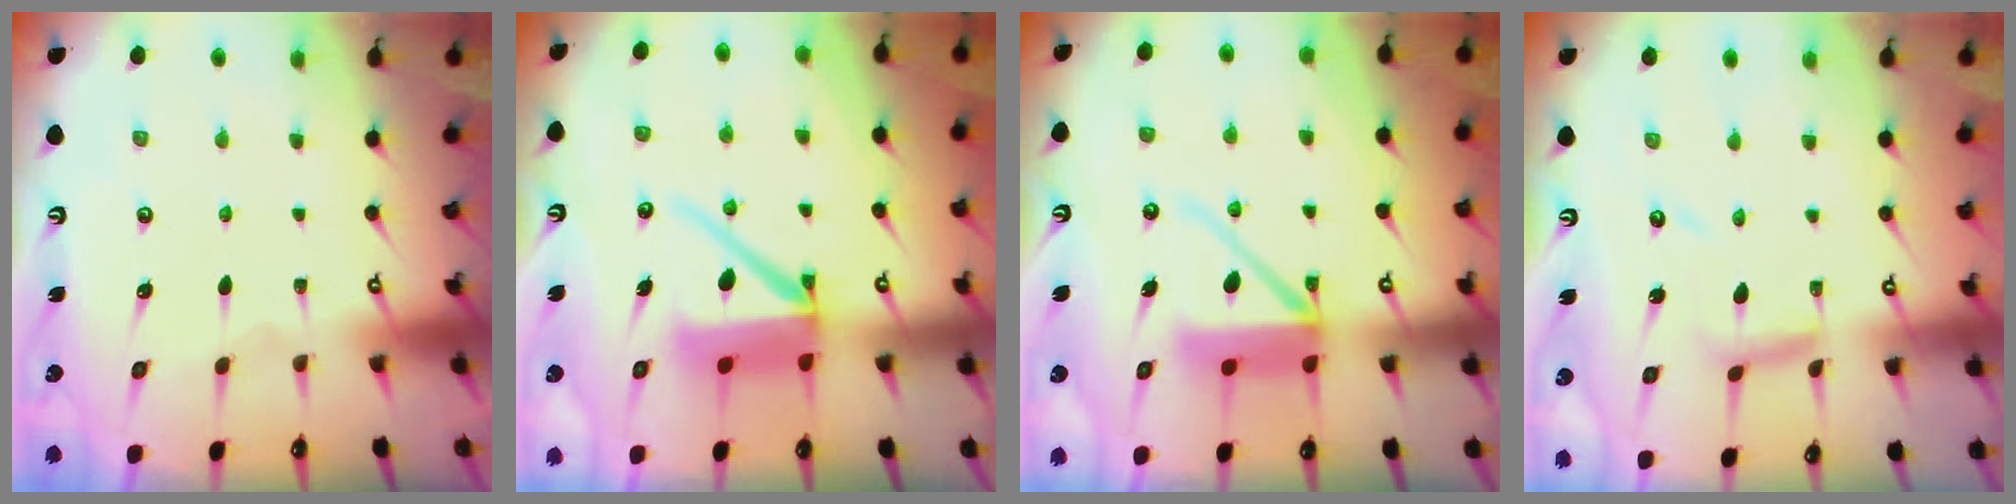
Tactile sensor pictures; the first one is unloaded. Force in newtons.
{"total": 11.6, "press": 11.5, "slide": 1.2}
{"total": 10.9, "press": 10.8, "slide": 1.3}
{"total": 8.1, "press": 8.0, "slide": 0.2}